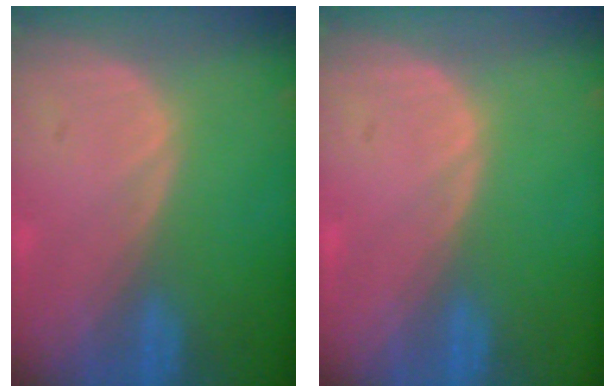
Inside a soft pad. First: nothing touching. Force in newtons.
{"total": 0.0}